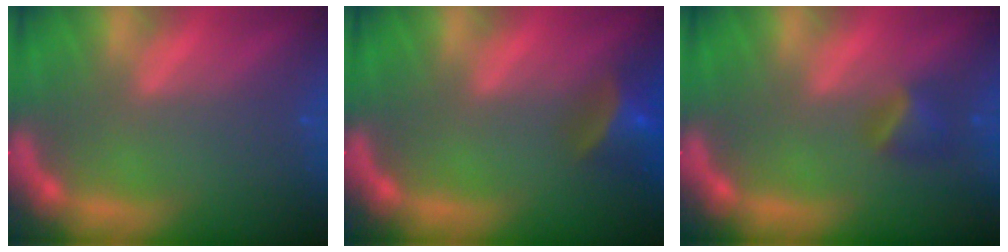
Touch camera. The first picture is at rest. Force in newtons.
{"total": 5.0}
{"total": 2.4}